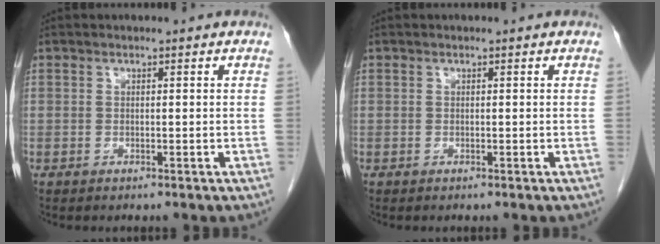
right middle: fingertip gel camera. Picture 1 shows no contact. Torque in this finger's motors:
{"motor_torque": [0.00, 0.00, 0.00, 0.00]}